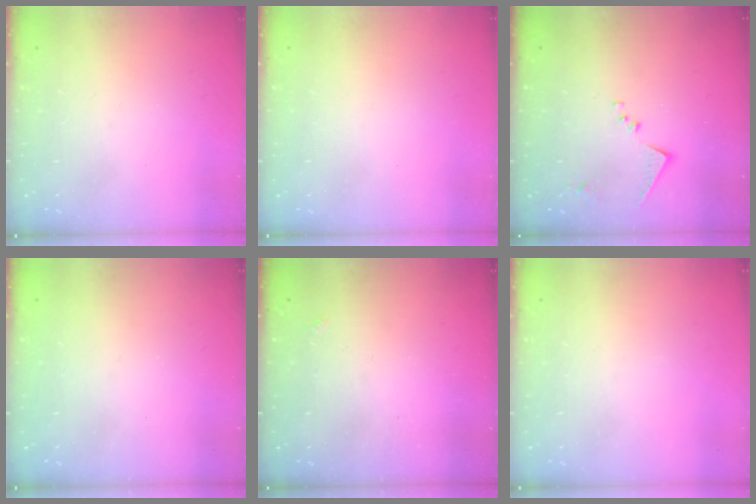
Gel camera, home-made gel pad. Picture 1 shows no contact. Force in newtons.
{"total": 0.0}
{"total": 8.7, "press": 8.7, "slide": 0.5}
{"total": 1.0, "press": 1.0, "slide": 0.1}
{"total": 1.4, "press": 1.3, "slide": 0.4}
{"total": 0.0}